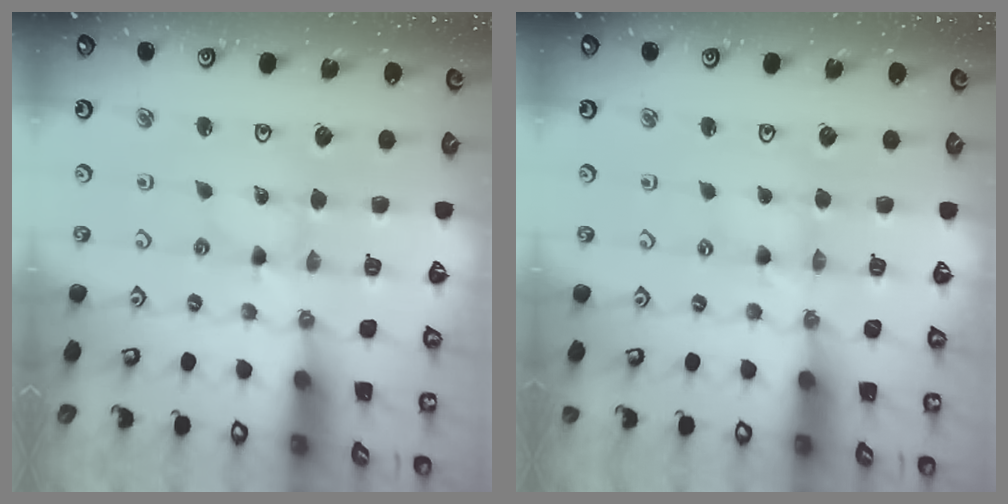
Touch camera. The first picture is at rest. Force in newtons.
{"total": 0.0}